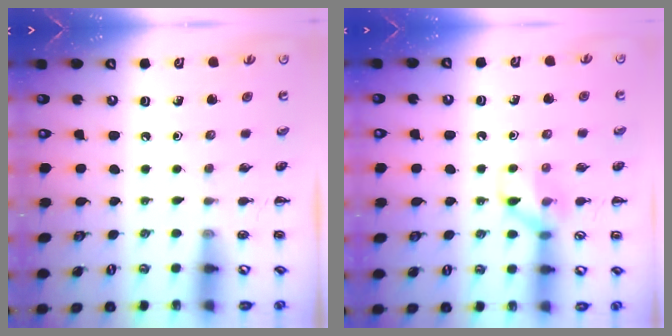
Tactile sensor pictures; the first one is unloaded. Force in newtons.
{"total": 8.3, "press": 8.3, "slide": 0.6}